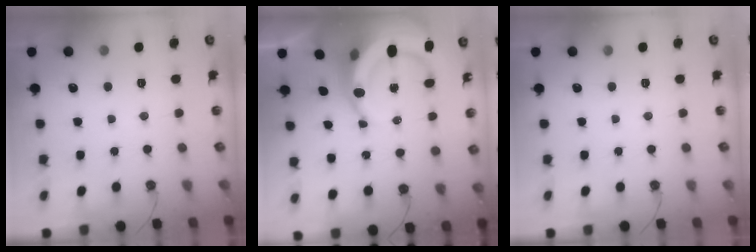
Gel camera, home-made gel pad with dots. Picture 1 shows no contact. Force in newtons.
{"total": 13.6, "press": 13.4, "slide": 2.5}
{"total": 0.0}